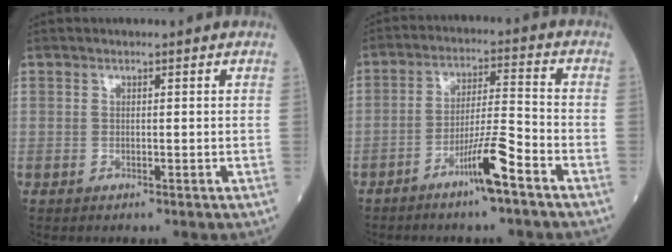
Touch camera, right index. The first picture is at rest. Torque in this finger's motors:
{"motor_torque": [2.07, -0.07, 1.05, 0.21]}